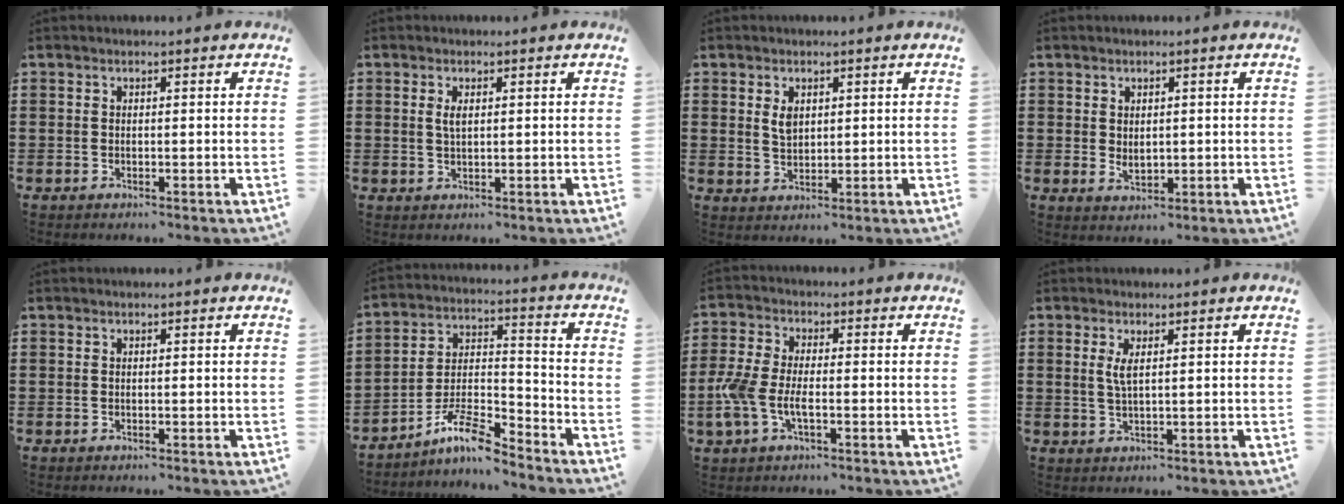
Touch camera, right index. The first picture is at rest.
{"total": 1.9, "force": [0.5, 0.7, 1.7], "torque": [-0.036, 0.004, 0.008]}
{"total": 2.8, "force": [1.1, 1.7, 1.9], "torque": [-0.043, 0.005, 0.020]}
{"total": 1.9, "force": [0.6, 1.2, 1.3], "torque": [-0.027, 0.004, 0.011]}
{"total": 0.0}
{"total": 9.1, "force": [-7.4, 1.8, 5.0], "torque": [-0.099, 0.010, -0.140]}
{"total": 5.6, "force": [-1.8, 2.5, 4.7], "torque": [-0.115, -0.004, -0.041]}
{"total": 2.3, "force": [0.8, 0.4, 2.1], "torque": [-0.044, 0.001, 0.012]}